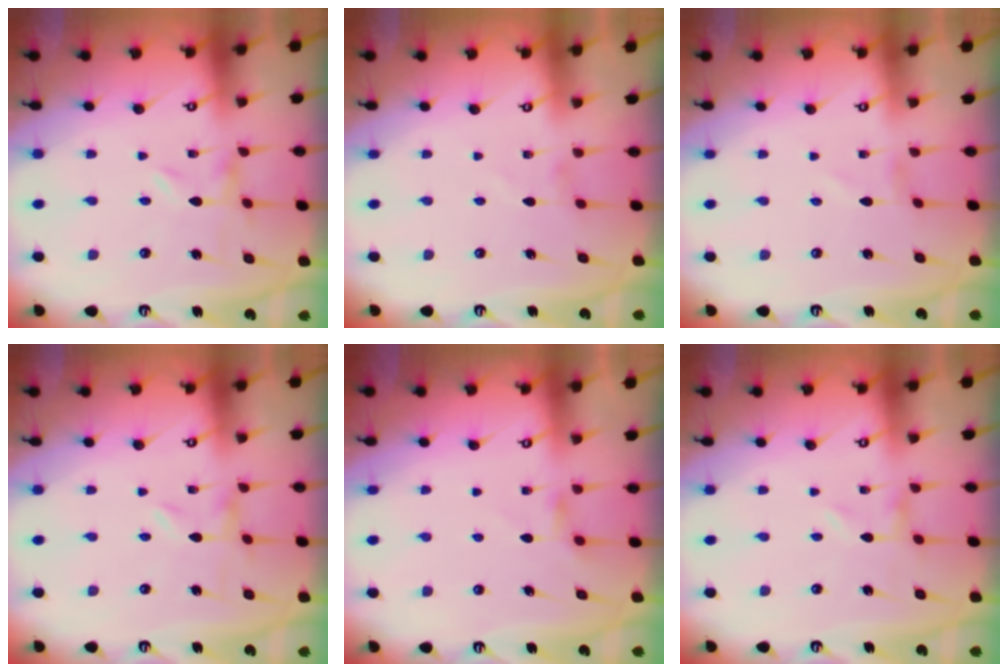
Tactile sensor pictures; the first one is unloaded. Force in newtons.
{"total": 0.6, "press": 0.6, "slide": 0.2}
{"total": 1.4, "press": 1.4, "slide": 0.1}
{"total": 0.0}
{"total": 3.3, "press": 3.3, "slide": 0.5}
{"total": 0.0}